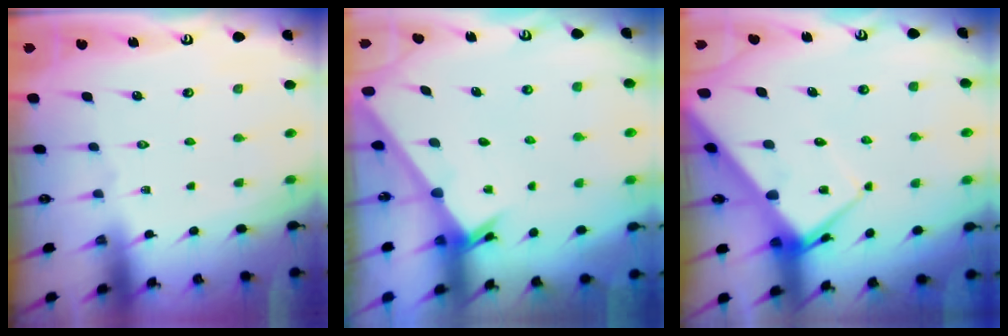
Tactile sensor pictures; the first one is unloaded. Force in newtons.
{"total": 2.4, "press": 2.4, "slide": 0.2}
{"total": 7.7, "press": 7.7, "slide": 0.6}